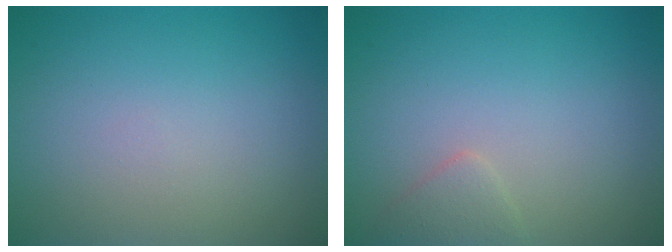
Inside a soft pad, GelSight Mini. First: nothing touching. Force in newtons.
{"total": 1.3, "press": 1.3, "slide": 0.1}